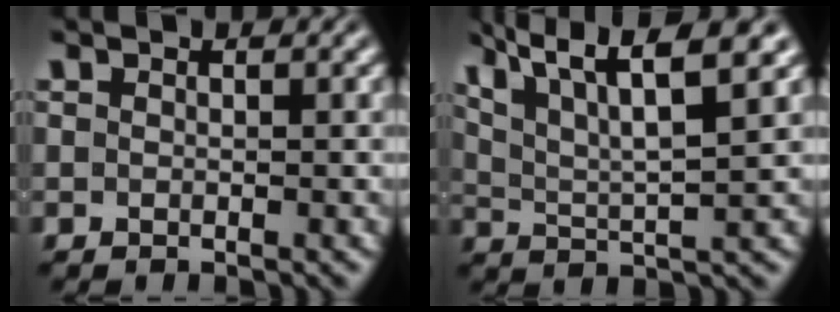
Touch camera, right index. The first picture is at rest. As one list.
[{"total": 7.3, "force": [3.8, 3.1, 5.4], "torque": [-0.090, -0.001, 0.065]}]